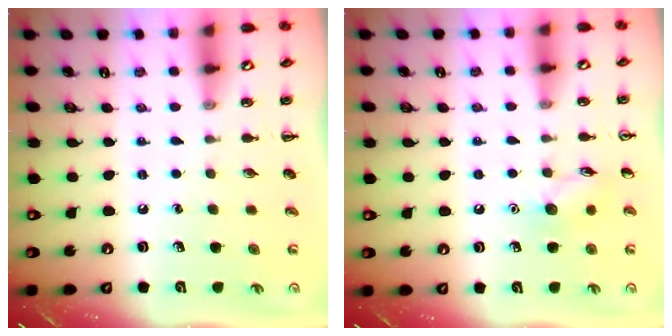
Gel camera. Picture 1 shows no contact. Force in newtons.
{"total": 6.6, "press": 6.5, "slide": 1.2}